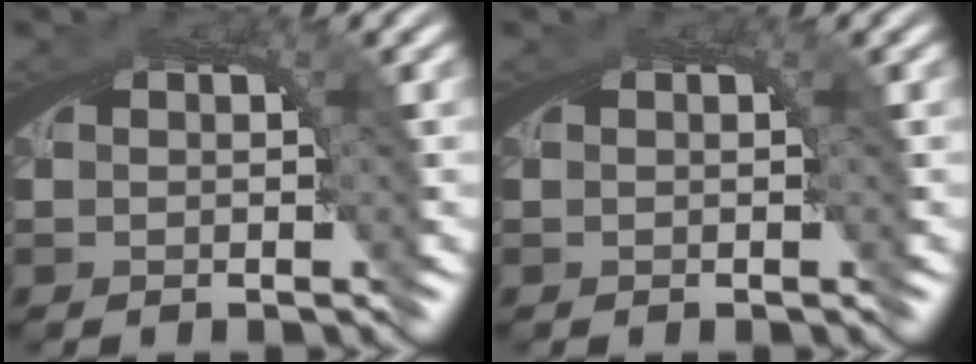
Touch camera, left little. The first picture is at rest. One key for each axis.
{"total": 0.0}